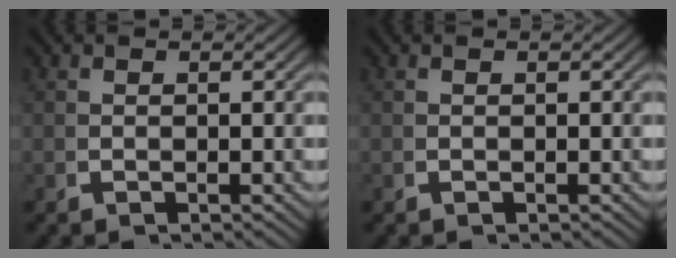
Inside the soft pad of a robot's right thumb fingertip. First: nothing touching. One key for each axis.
{"total": 0.0}